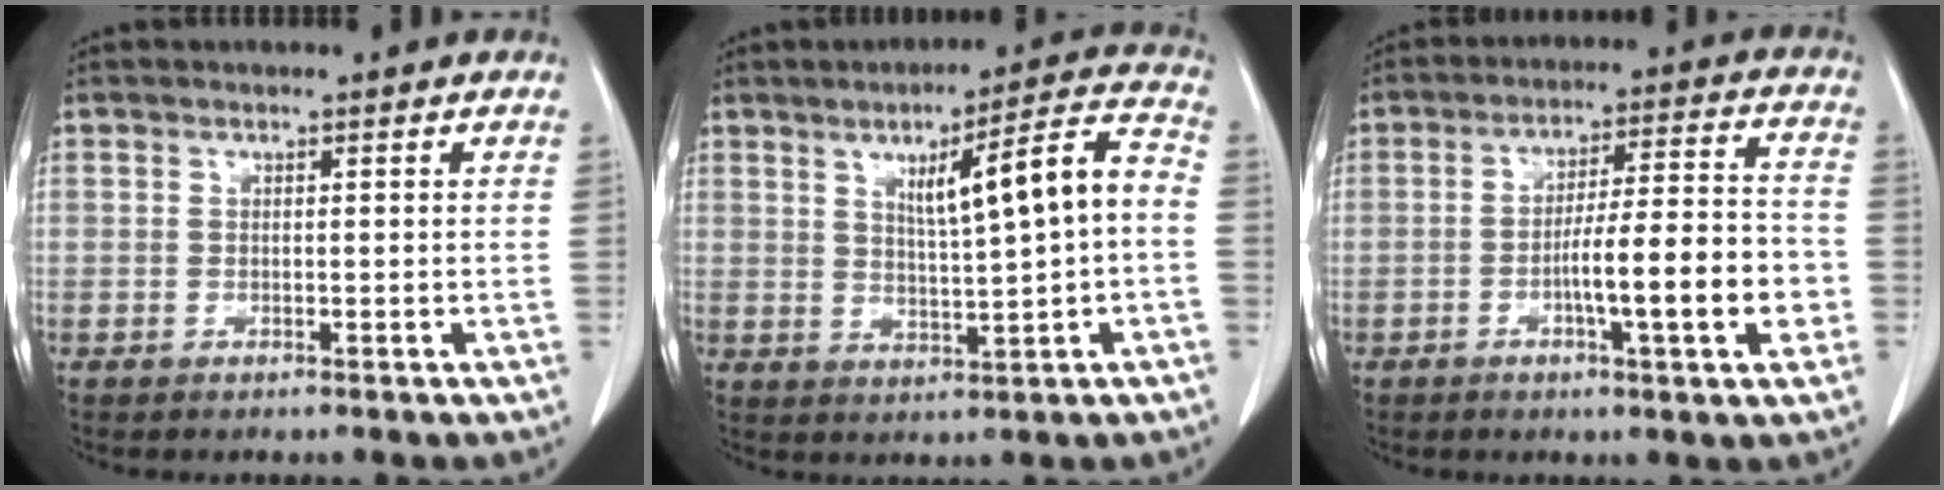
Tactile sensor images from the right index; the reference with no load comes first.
{"total": 10.8, "force": [1.2, 0.5, 10.8], "torque": [-0.161, 0.018, 0.023]}
{"total": 12.2, "force": [-3.5, 1.1, 11.6], "torque": [-0.187, 0.009, -0.054]}